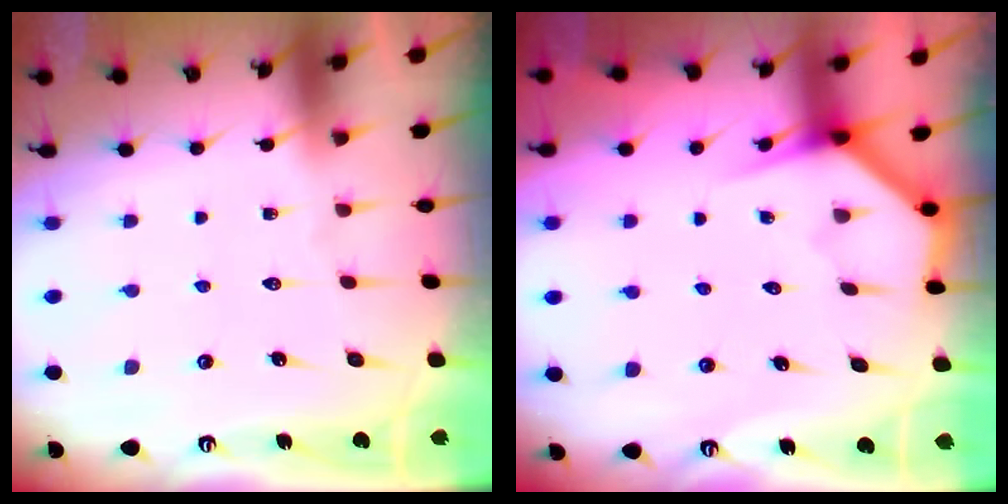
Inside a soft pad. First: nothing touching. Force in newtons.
{"total": 3.8, "press": 3.8, "slide": 0.2}